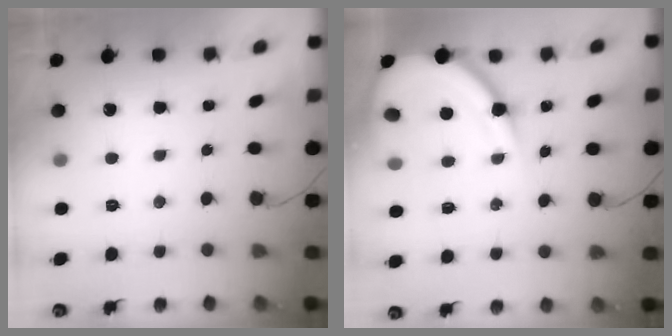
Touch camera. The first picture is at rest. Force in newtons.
{"total": 12.9, "press": 12.8, "slide": 1.3}